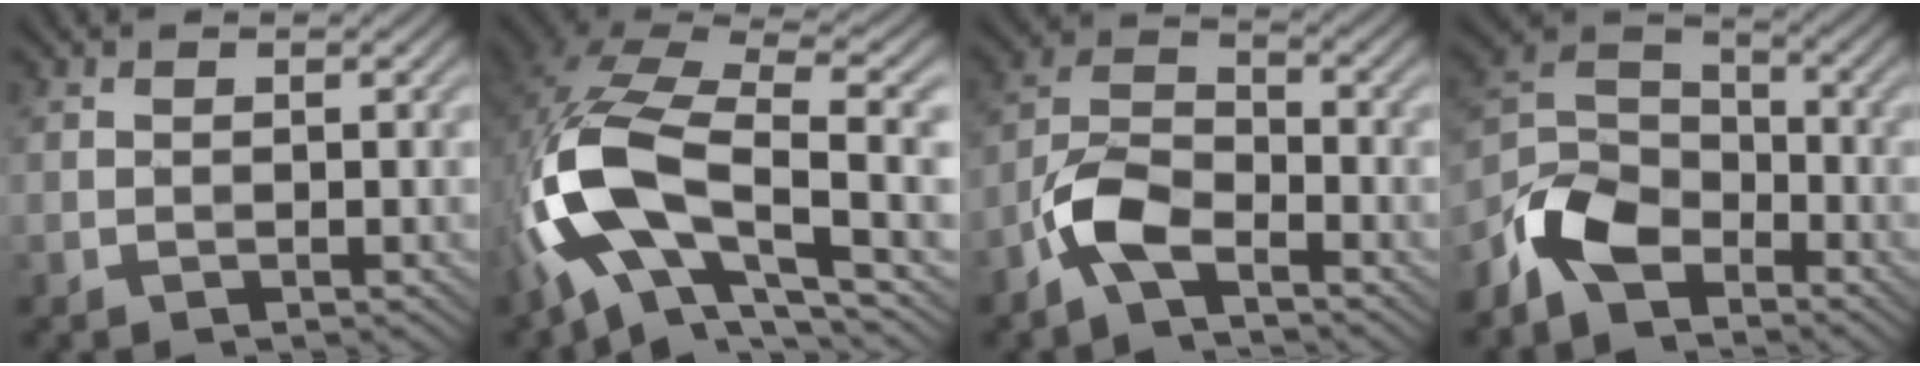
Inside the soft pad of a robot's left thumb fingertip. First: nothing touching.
{"total": 16.0, "force": [-3.6, 6.5, 14.2], "torque": [-0.307, 0.004, -0.071]}
{"total": 6.5, "force": [-4.1, 2.5, 4.3], "torque": [-0.091, 0.005, -0.098]}
{"total": 7.9, "force": [-5.4, 4.3, 3.9], "torque": [-0.084, 0.002, -0.126]}